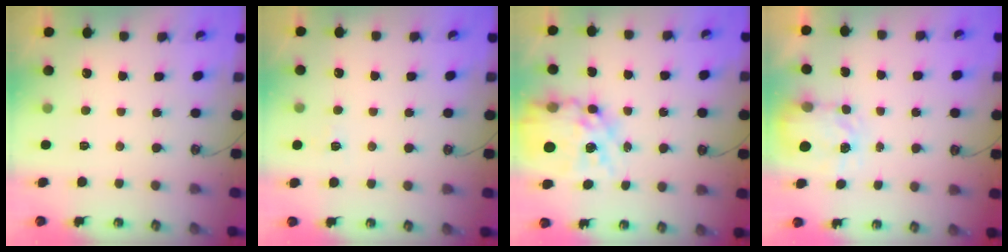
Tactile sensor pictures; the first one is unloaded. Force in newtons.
{"total": 2.7, "press": 2.7, "slide": 0.3}
{"total": 20.4, "press": 20.3, "slide": 2.1}
{"total": 3.5, "press": 3.4, "slide": 0.6}